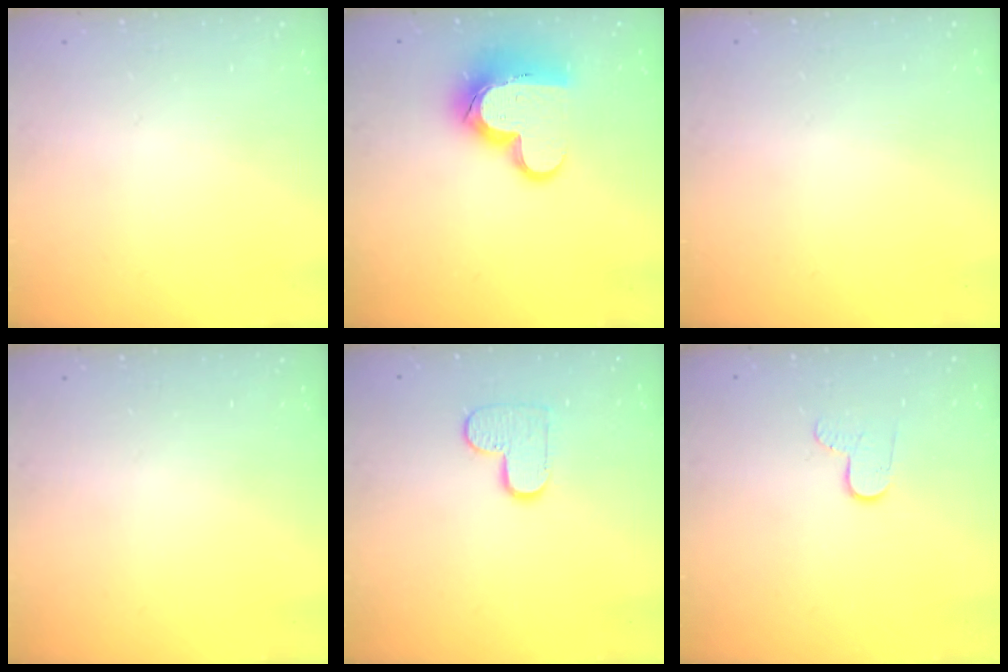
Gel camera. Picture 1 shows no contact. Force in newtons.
{"total": 15.5, "press": 15.5, "slide": 1.3}
{"total": 0.8, "press": 0.8, "slide": 0.1}
{"total": 0.0}
{"total": 8.3, "press": 8.2, "slide": 0.4}
{"total": 5.9, "press": 5.9, "slide": 0.6}